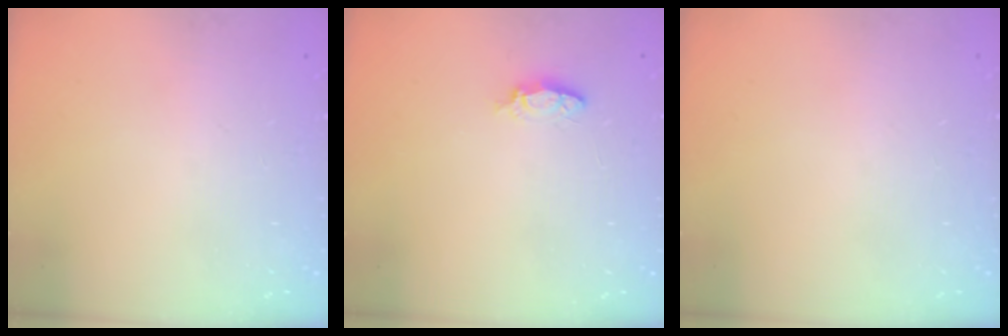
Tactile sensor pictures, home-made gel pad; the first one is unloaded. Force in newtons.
{"total": 3.9, "press": 3.9, "slide": 0.5}
{"total": 0.0}